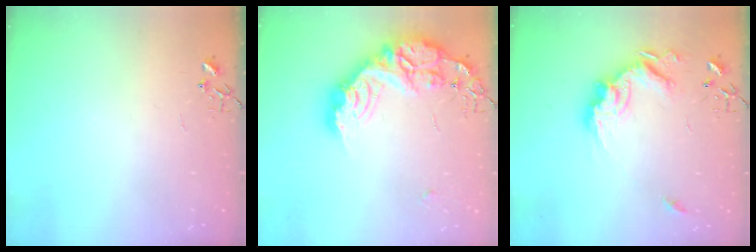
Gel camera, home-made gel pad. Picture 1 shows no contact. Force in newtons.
{"total": 24.7, "press": 24.6, "slide": 2.0}
{"total": 17.8, "press": 17.7, "slide": 2.1}